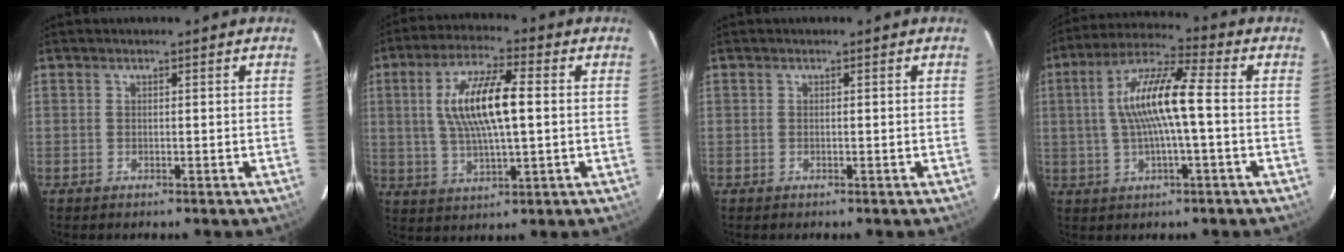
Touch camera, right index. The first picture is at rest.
{"total": 12.7, "force": [1.5, 3.6, 12.1], "torque": [-0.233, 0.010, 0.031]}
{"total": 0.0}
{"total": 12.2, "force": [0.2, 2.1, 12.0], "torque": [-0.223, 0.020, 0.002]}